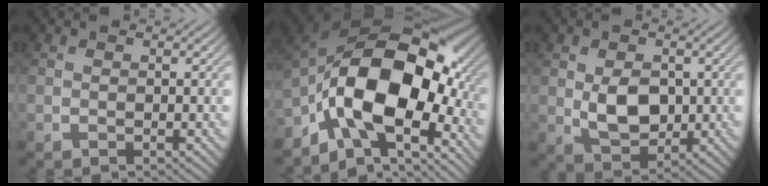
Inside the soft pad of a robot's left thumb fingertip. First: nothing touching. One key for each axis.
{"total": 17.1, "fx": -4.7, "fy": 10.3, "fz": 12.8, "tx": -0.213, "ty": -0.004, "tz": -0.098}
{"total": 5.4, "fx": 0.0, "fy": 3.7, "fz": 3.9, "tx": -0.078, "ty": -0.010, "tz": 0.004}